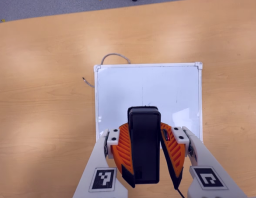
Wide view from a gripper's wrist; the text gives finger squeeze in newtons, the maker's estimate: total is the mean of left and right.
{"total": 8.5, "left": 8.1, "right": 8.9}